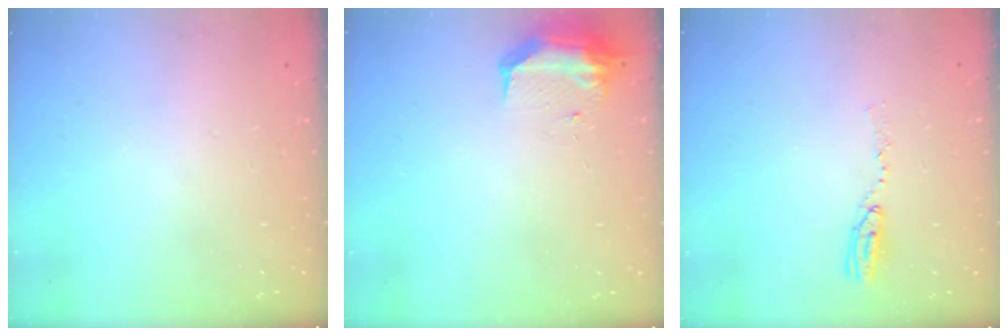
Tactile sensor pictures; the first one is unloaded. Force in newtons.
{"total": 8.7, "press": 8.6, "slide": 0.6}
{"total": 5.6, "press": 5.6, "slide": 0.4}